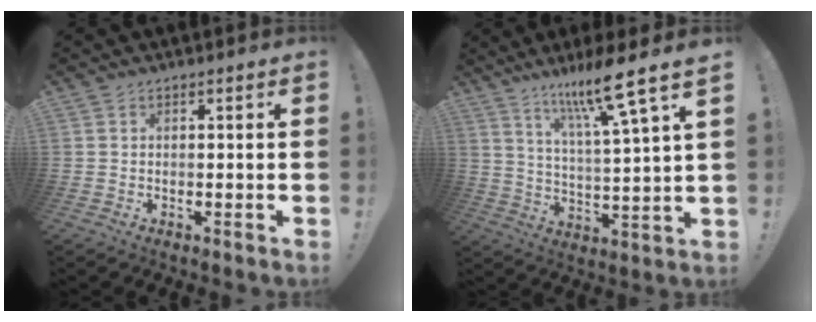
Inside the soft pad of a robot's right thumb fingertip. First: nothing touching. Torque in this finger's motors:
{"motor_torque": [-0.03, 0.32, 0.68, 0.93, 0.30]}